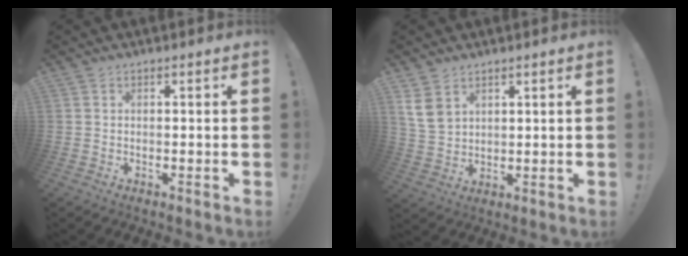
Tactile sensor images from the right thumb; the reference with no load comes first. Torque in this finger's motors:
{"motor_torque": [-0.31, 0.49, 0.43, 0.33, 0.03]}